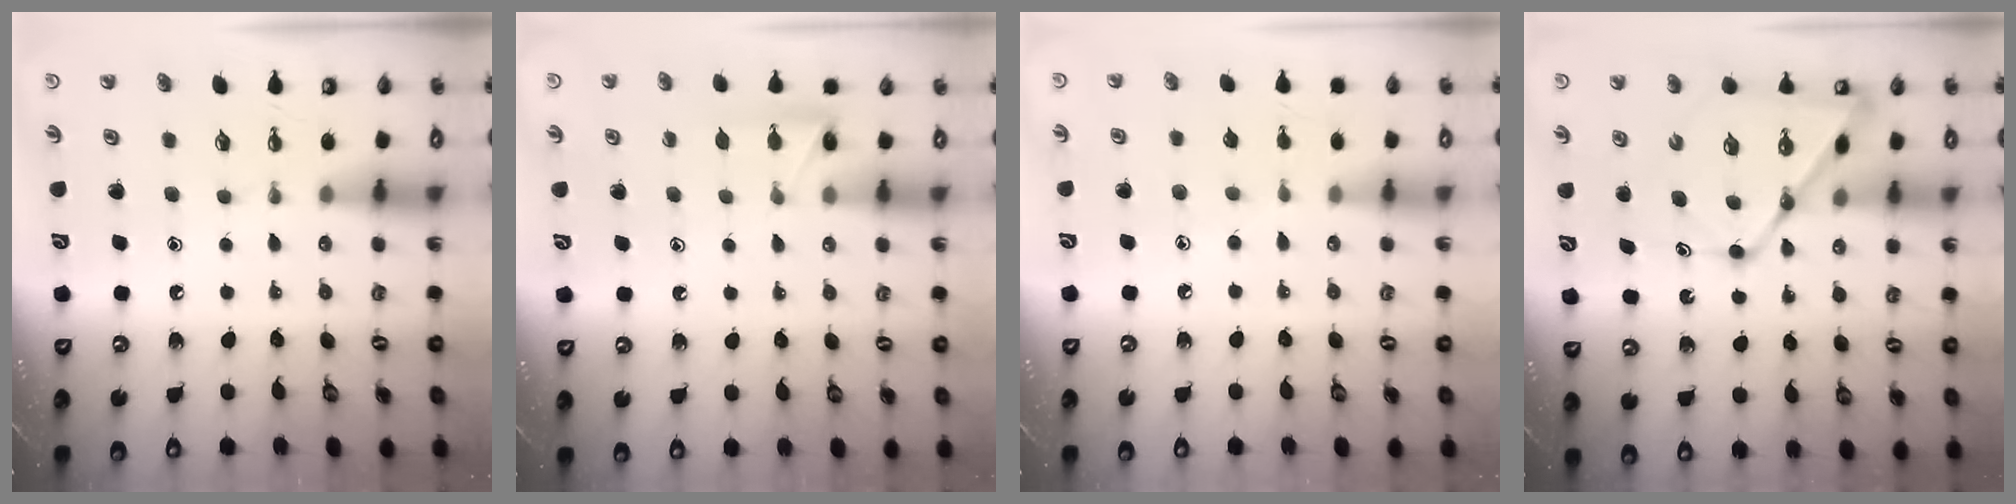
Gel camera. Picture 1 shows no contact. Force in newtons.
{"total": 6.6, "press": 6.6, "slide": 0.6}
{"total": 6.1, "press": 6.0, "slide": 0.6}
{"total": 14.2, "press": 14.1, "slide": 1.4}